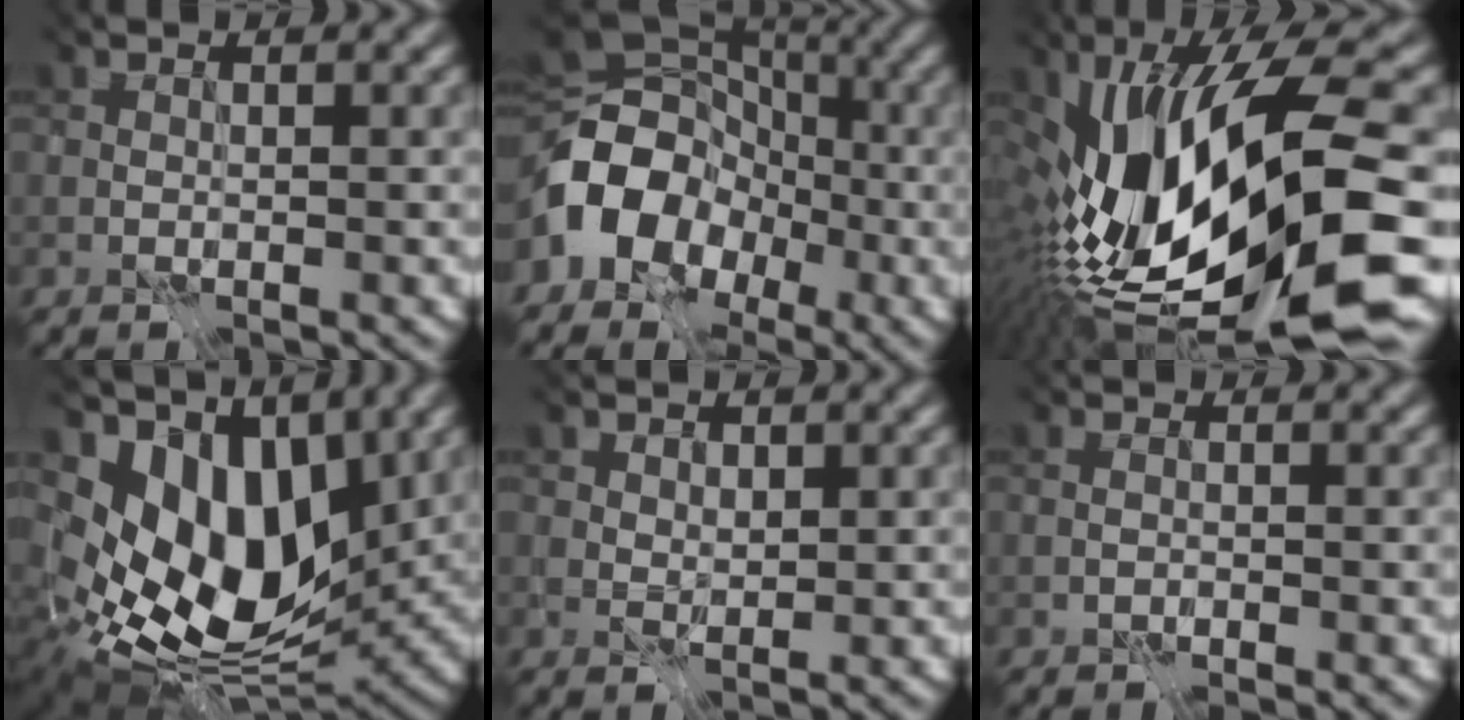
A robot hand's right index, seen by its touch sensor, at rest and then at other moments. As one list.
[{"total": 9.1, "force": [-5.3, 6.4, 3.8], "torque": [-0.067, -0.021, -0.080]}, {"total": 15.8, "force": [-6.4, 4.0, 13.8], "torque": [-0.256, -0.018, -0.086]}, {"total": 12.5, "force": [0.9, 7.8, 9.8], "torque": [-0.200, -0.017, 0.047]}, {"total": 1.0, "force": [-0.7, -0.3, -0.6], "torque": [0.005, -0.022, 0.011]}, {"total": 0.8, "force": [-0.5, 0.4, 0.5], "torque": [0.009, 0.008, -0.021]}]